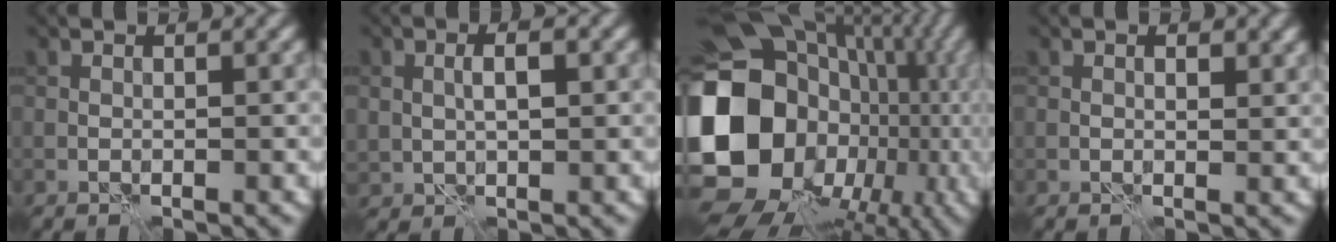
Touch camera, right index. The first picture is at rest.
{"total": 2.5, "force": [0.4, 1.3, 2.0], "torque": [-0.038, 0.000, 0.009]}
{"total": 21.1, "force": [-3.6, 18.1, 10.3], "torque": [-0.181, -0.016, -0.085]}
{"total": 1.4, "force": [0.5, 0.7, 1.1], "torque": [-0.015, -0.002, 0.010]}